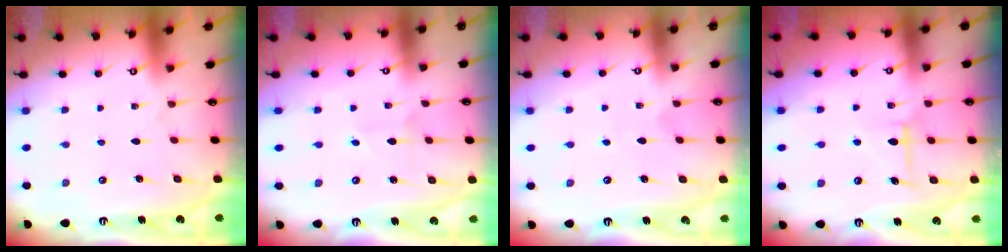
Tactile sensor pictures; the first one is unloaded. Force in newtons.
{"total": 1.9, "press": 1.9, "slide": 0.1}
{"total": 2.5, "press": 2.5, "slide": 0.2}
{"total": 8.0, "press": 8.0, "slide": 0.6}